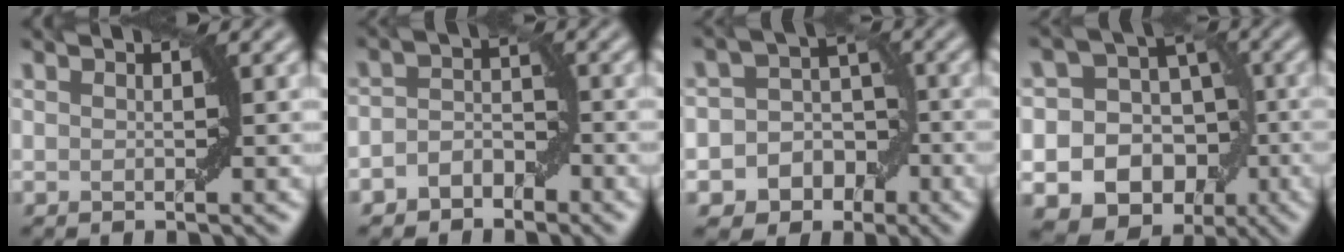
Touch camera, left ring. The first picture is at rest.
{"total": 2.6, "force": [-1.7, 1.8, 0.8], "torque": [-0.006, 0.009, -0.033]}
{"total": 7.7, "force": [-3.6, 6.6, 1.8], "torque": [-0.009, 0.003, -0.070]}
{"total": 17.9, "force": [-5.8, 16.0, 5.5], "torque": [-0.101, -0.022, -0.101]}